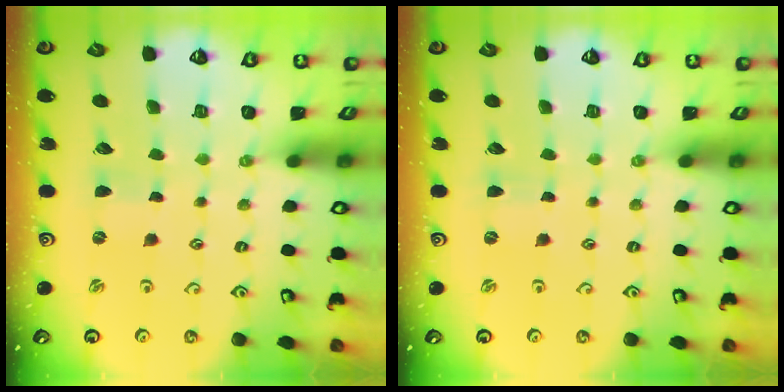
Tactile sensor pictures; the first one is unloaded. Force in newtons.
{"total": 0.0}